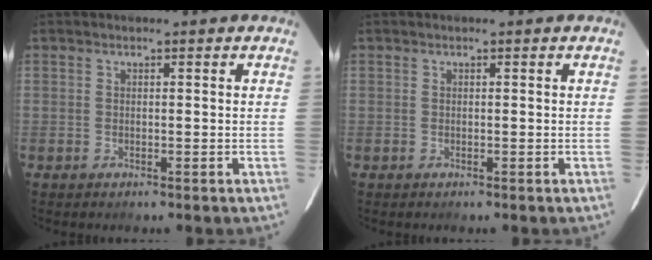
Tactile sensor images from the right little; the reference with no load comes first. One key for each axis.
{"total": 0.0}